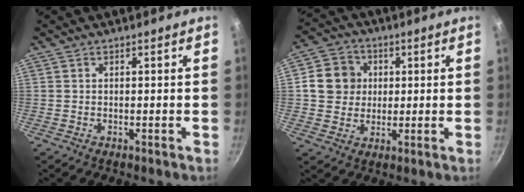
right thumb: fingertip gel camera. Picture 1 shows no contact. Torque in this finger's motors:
{"motor_torque": [0.71, 1.91, 0.68, -0.51, 0.05]}